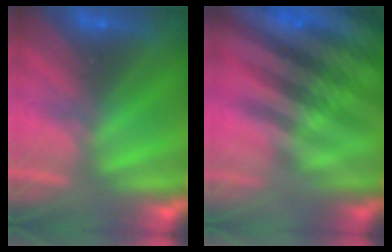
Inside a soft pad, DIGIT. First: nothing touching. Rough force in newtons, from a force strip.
{"total": 9.1}